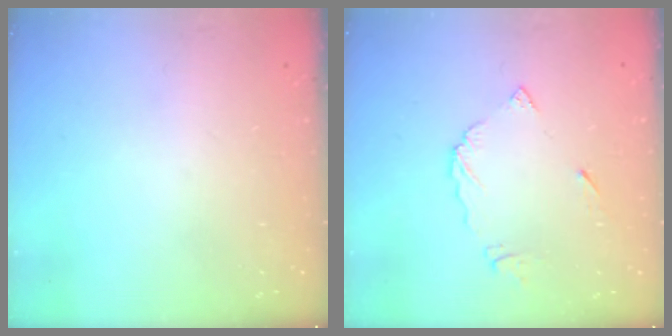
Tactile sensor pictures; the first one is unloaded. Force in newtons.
{"total": 7.1, "press": 7.1, "slide": 0.9}